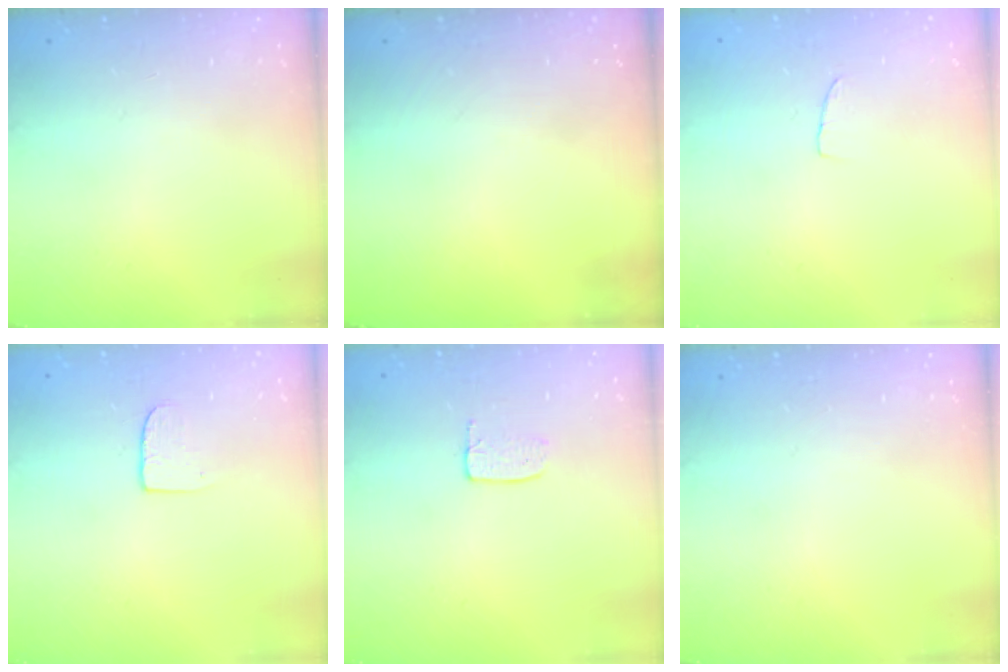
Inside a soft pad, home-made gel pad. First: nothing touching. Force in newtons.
{"total": 0.0}
{"total": 3.5, "press": 3.5, "slide": 0.2}
{"total": 6.3, "press": 6.3, "slide": 0.6}
{"total": 3.5, "press": 3.5, "slide": 0.2}
{"total": 0.0}